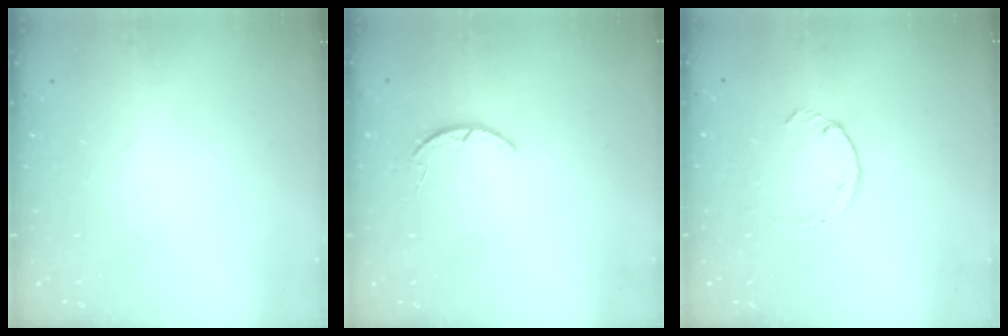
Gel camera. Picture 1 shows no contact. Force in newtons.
{"total": 1.9, "press": 1.9, "slide": 0.3}
{"total": 2.2, "press": 2.1, "slide": 0.4}